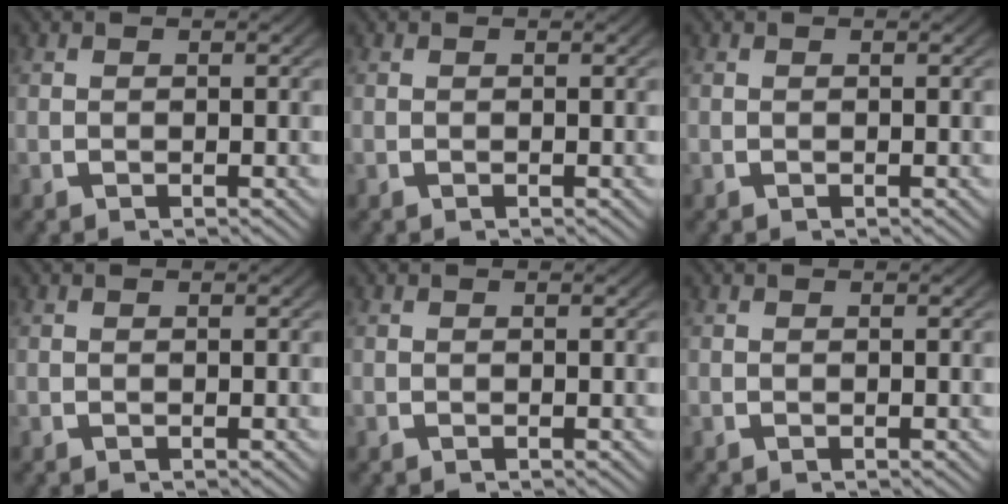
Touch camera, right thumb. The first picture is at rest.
{"total": 0.0}
{"total": 0.0}
{"total": 0.0}
{"total": 0.0}
{"total": 0.0}